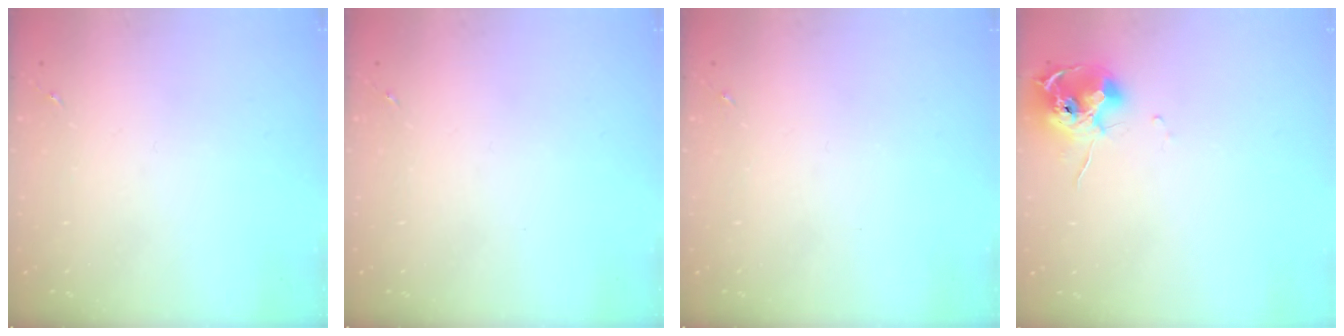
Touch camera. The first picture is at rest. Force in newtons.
{"total": 0.0}
{"total": 0.0}
{"total": 11.7, "press": 11.7, "slide": 0.7}